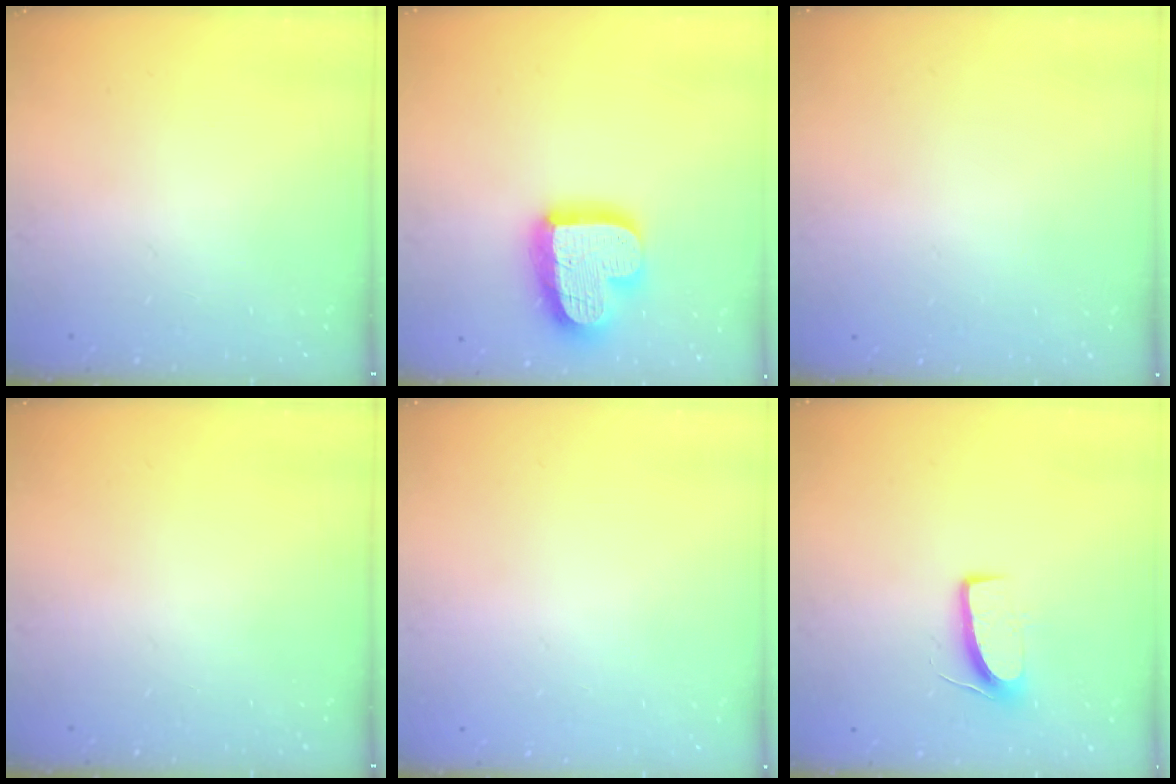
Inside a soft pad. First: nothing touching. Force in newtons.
{"total": 17.7, "press": 17.7, "slide": 1.5}
{"total": 0.0}
{"total": 0.0}
{"total": 0.0}
{"total": 7.6, "press": 7.6, "slide": 0.5}